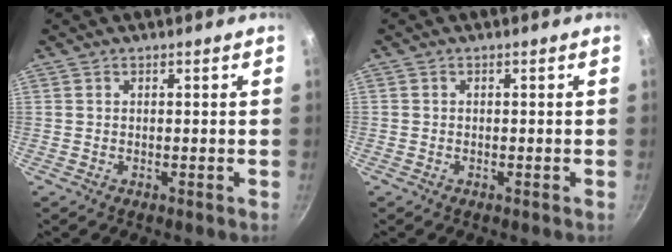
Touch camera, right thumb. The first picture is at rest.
{"total": 0.9, "force": [-0.4, 0.8, 0.1], "torque": [-0.001, 0.004, -0.006]}